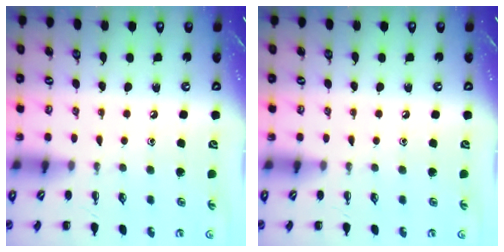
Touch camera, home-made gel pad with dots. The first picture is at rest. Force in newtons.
{"total": 0.0}